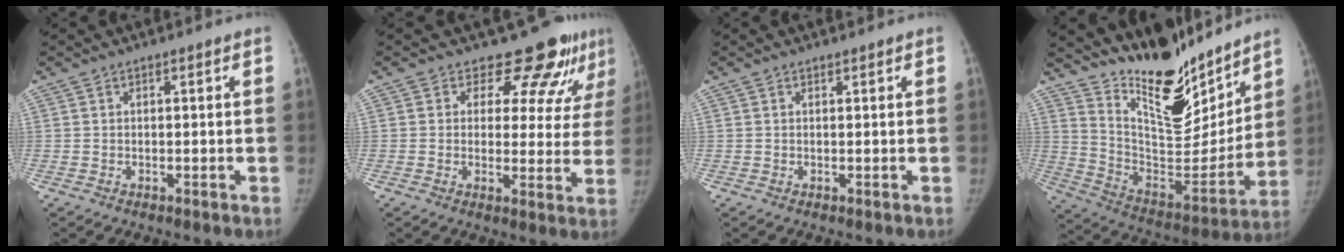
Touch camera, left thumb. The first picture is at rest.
{"total": 10.3, "force": [8.4, 4.8, 3.5], "torque": [0.004, -0.060, 0.090]}
{"total": 0.0}
{"total": 22.1, "force": [17.9, 7.4, 10.6], "torque": [-0.117, -0.125, 0.302]}